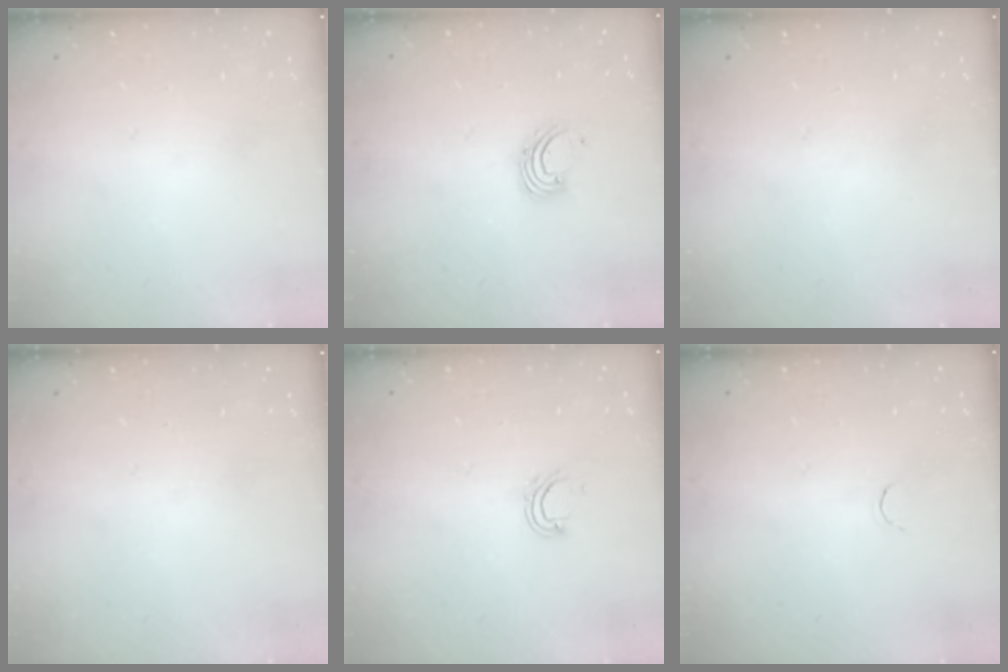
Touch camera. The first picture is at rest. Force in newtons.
{"total": 2.2, "press": 2.2, "slide": 0.2}
{"total": 0.0}
{"total": 0.0}
{"total": 5.4, "press": 5.4, "slide": 0.4}
{"total": 1.8, "press": 1.7, "slide": 0.4}